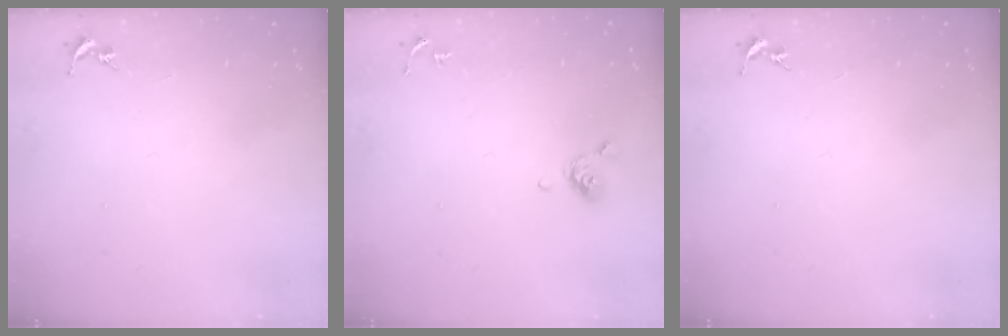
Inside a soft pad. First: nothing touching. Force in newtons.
{"total": 6.6, "press": 6.4, "slide": 1.5}
{"total": 0.0}